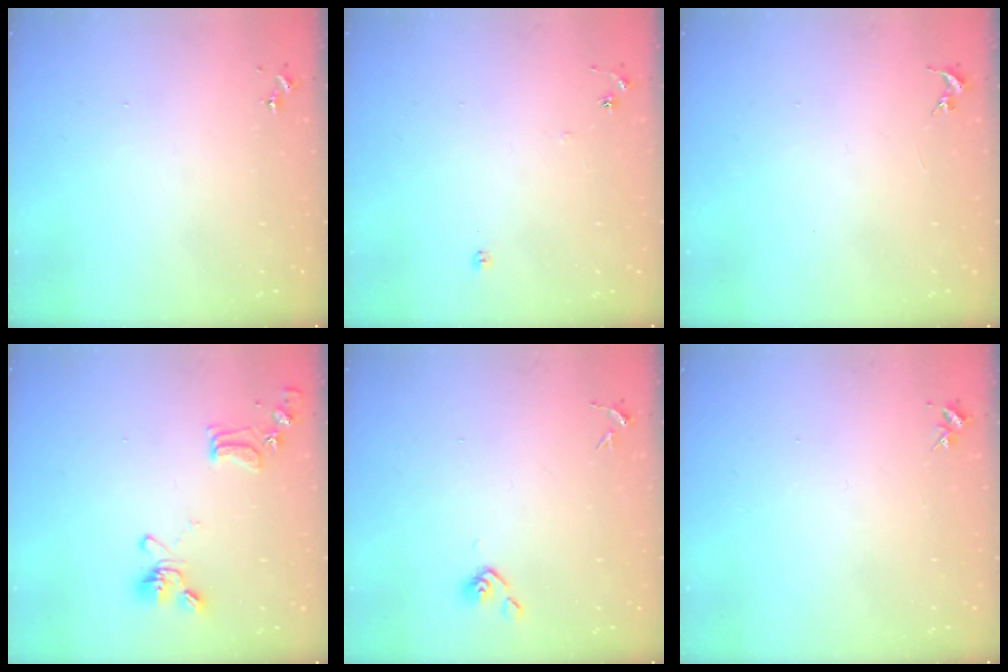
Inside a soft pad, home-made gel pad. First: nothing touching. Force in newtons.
{"total": 6.1, "press": 6.1, "slide": 0.5}
{"total": 0.0}
{"total": 13.1, "press": 13.0, "slide": 1.9}
{"total": 3.8, "press": 3.7, "slide": 0.8}
{"total": 3.2, "press": 3.2, "slide": 0.4}